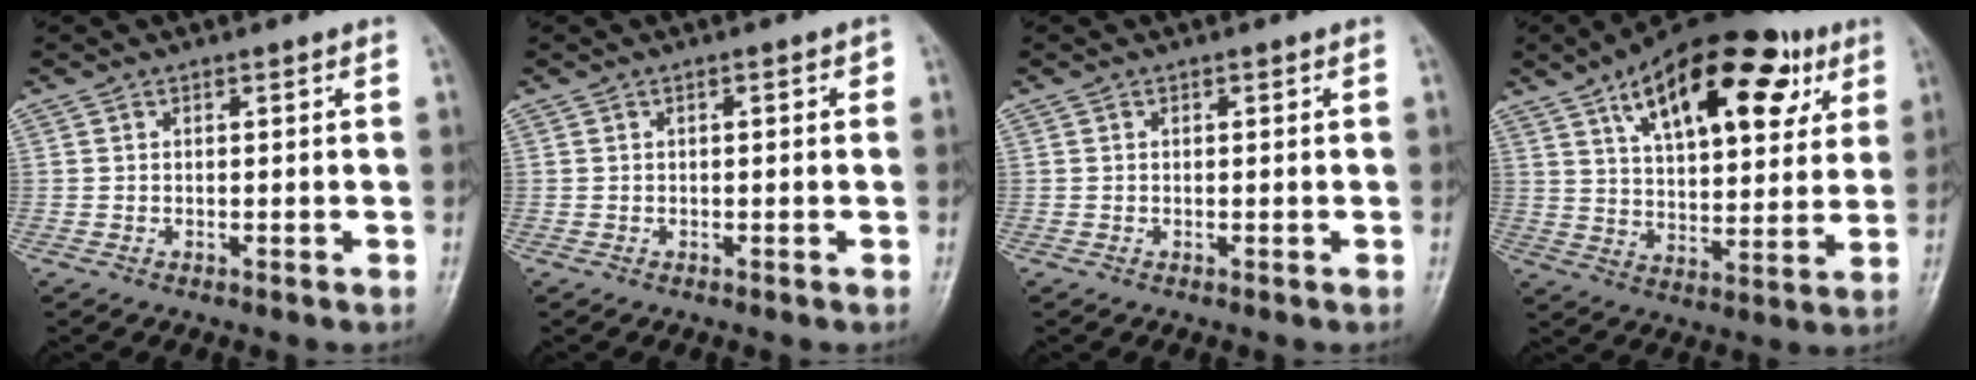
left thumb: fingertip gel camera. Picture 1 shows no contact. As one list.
[{"total": 1.3, "force": [0.2, 0.5, 1.1], "torque": [-0.012, 0.003, 0.001]}, {"total": 0.0}, {"total": 24.8, "force": [11.6, 11.4, 18.7], "torque": [-0.248, -0.009, 0.180]}]